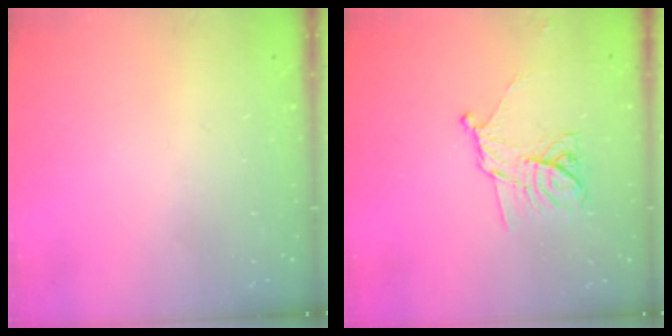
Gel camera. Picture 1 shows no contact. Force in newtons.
{"total": 11.3, "press": 11.3, "slide": 0.7}